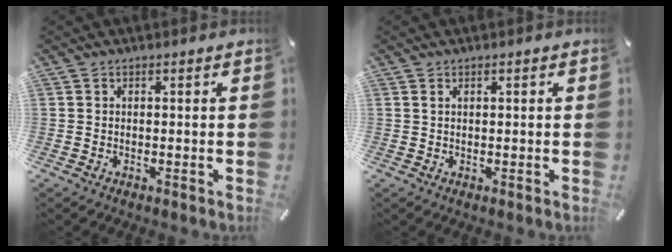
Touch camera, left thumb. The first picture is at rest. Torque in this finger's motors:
{"motor_torque": [0.11, 0.13, 0.01, -0.11, 0.00]}